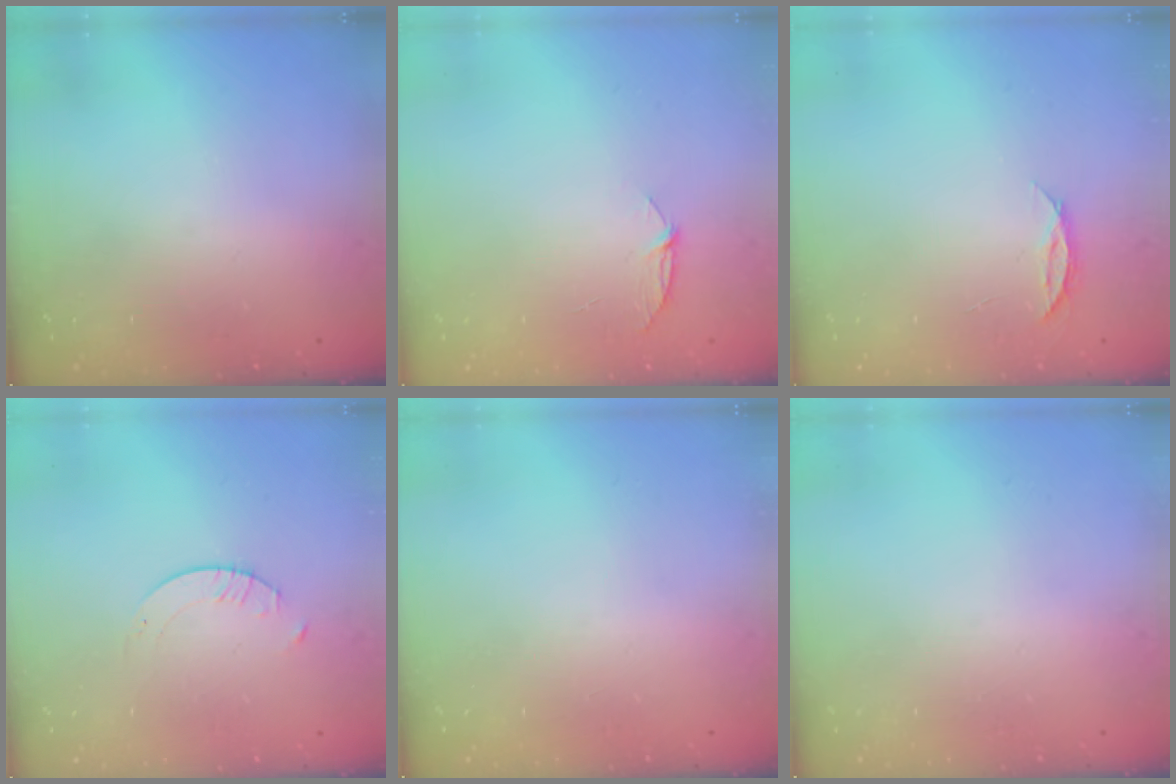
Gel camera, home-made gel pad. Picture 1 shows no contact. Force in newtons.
{"total": 4.9, "press": 4.8, "slide": 0.6}
{"total": 4.0, "press": 3.9, "slide": 0.4}
{"total": 1.6, "press": 1.6, "slide": 0.2}
{"total": 0.0}
{"total": 0.0}